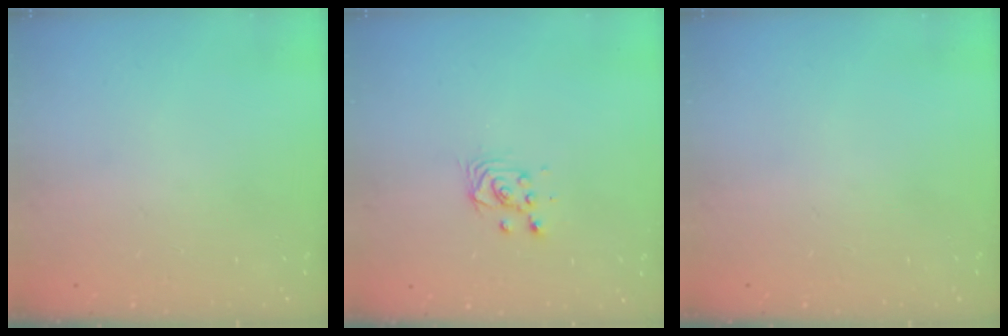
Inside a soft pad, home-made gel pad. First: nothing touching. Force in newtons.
{"total": 3.4, "press": 3.4, "slide": 0.2}
{"total": 0.0}